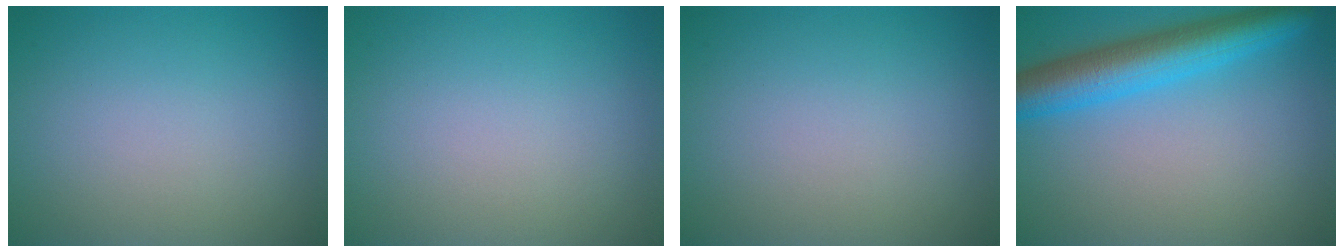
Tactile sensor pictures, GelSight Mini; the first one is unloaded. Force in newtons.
{"total": 0.0}
{"total": 0.0}
{"total": 6.5, "press": 6.5, "slide": 0.3}